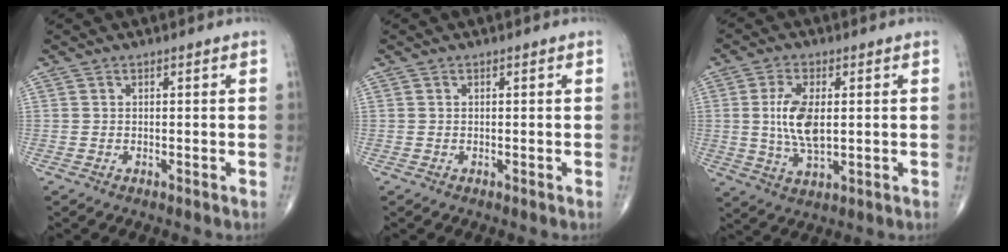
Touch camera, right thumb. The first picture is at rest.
{"total": 0.0}
{"total": 9.1, "force": [0.8, 4.3, 8.1], "torque": [-0.163, -0.011, 0.019]}